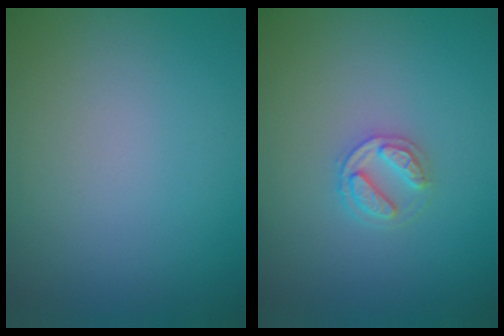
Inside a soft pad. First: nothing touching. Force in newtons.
{"total": 2.4, "press": 2.4, "slide": 0.4}